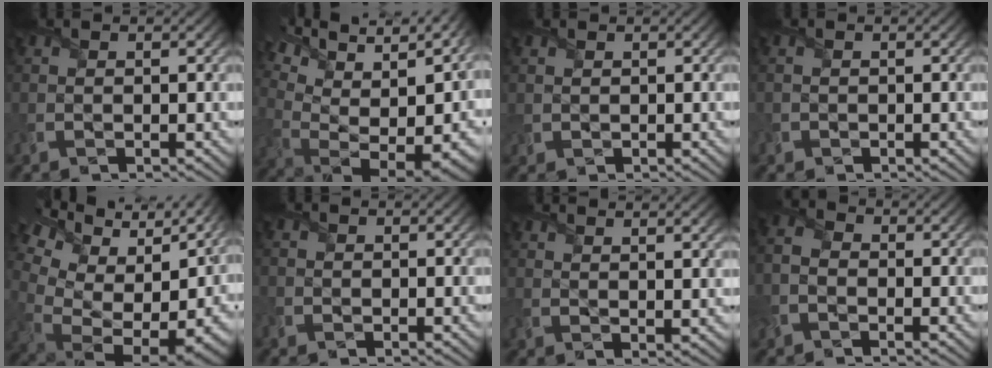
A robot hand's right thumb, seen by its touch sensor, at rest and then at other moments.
{"total": 15.2, "force": [5.5, 8.1, 11.6], "torque": [-0.182, 0.029, 0.134]}
{"total": 0.9, "force": [0.5, 0.8, -0.1], "torque": [-0.010, -0.002, 0.005]}
{"total": 1.1, "force": [-0.5, 0.8, -0.5], "torque": [0.007, -0.002, -0.009]}
{"total": 16.9, "force": [4.5, 10.9, 12.2], "torque": [-0.206, 0.015, 0.134]}
{"total": 0.7, "force": [-0.3, 0.6, 0.0], "torque": [-0.007, -0.002, -0.007]}
{"total": 4.2, "force": [3.6, 0.6, 2.1], "torque": [-0.037, -0.003, 0.059]}
{"total": 3.3, "force": [-1.4, 2.2, 1.9], "torque": [-0.058, -0.001, -0.033]}